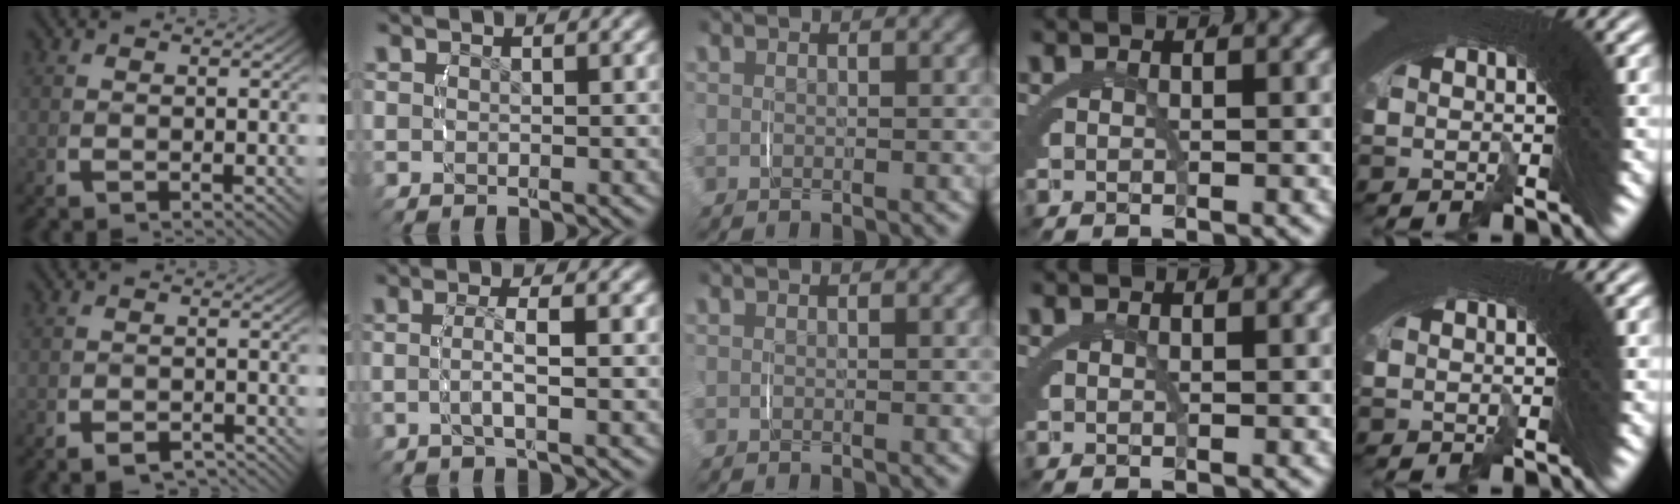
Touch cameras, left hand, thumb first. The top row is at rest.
{"thumb": {"total": 2.5, "force": [-2.3, 0.6, 0.5], "torque": [-0.003, -0.010, -0.035]}, "index": {"total": 2.2, "force": [-0.5, 0.1, 2.1], "torque": [-0.042, 0.008, -0.016]}}